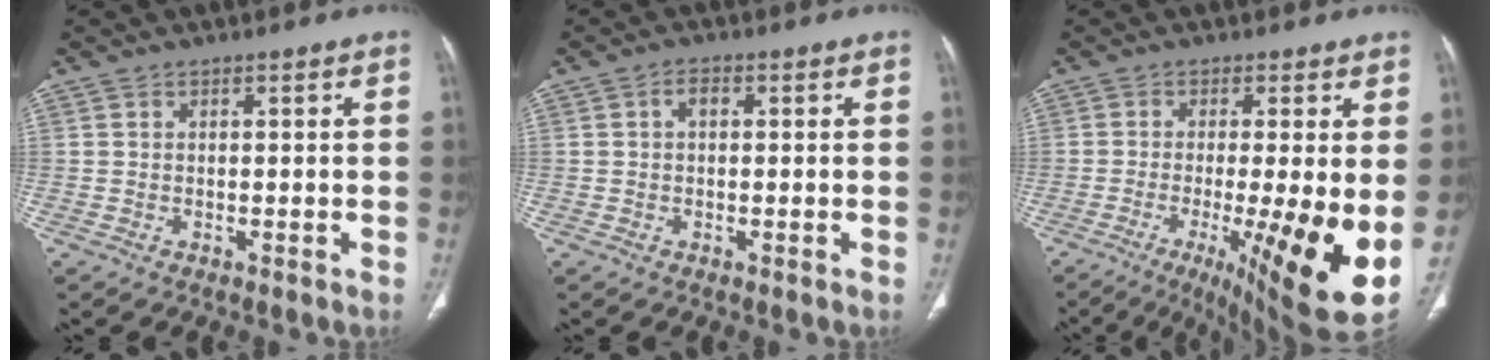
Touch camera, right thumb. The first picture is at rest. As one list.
[{"total": 2.1, "force": [0.4, 1.3, 1.5], "torque": [-0.021, 0.005, 0.003]}, {"total": 15.8, "force": [-3.0, 2.5, 15.3], "torque": [-0.195, -0.023, -0.031]}]